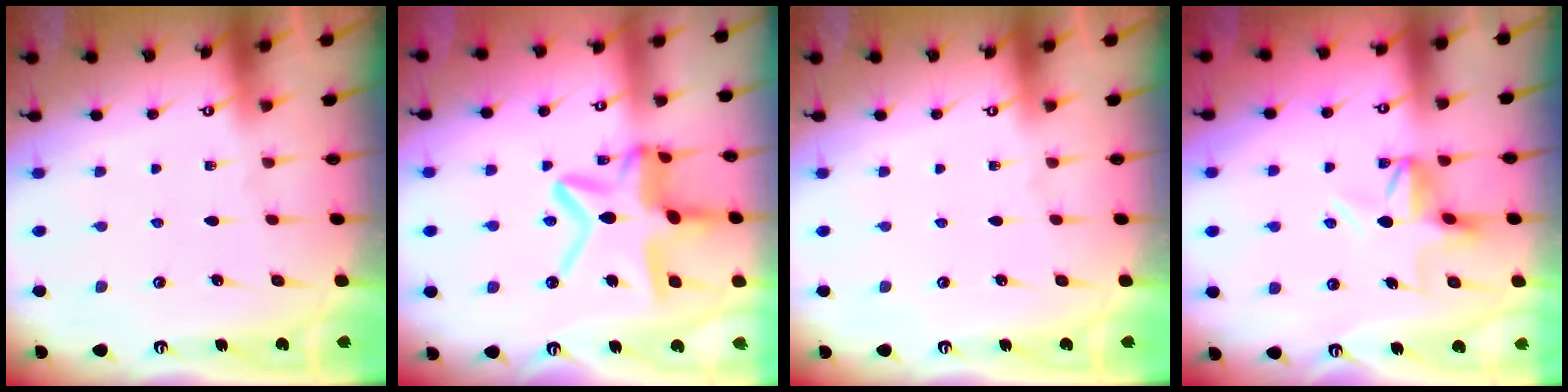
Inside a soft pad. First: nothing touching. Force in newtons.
{"total": 17.2, "press": 17.2, "slide": 1.5}
{"total": 0.0}
{"total": 5.7, "press": 5.7, "slide": 0.6}